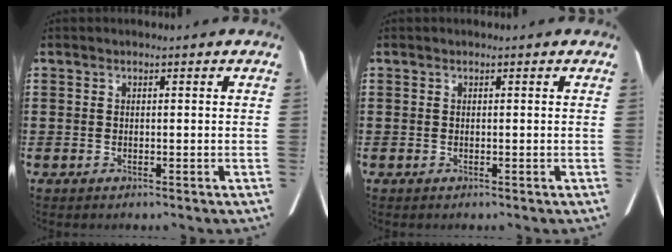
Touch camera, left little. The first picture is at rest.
{"total": 0.0}